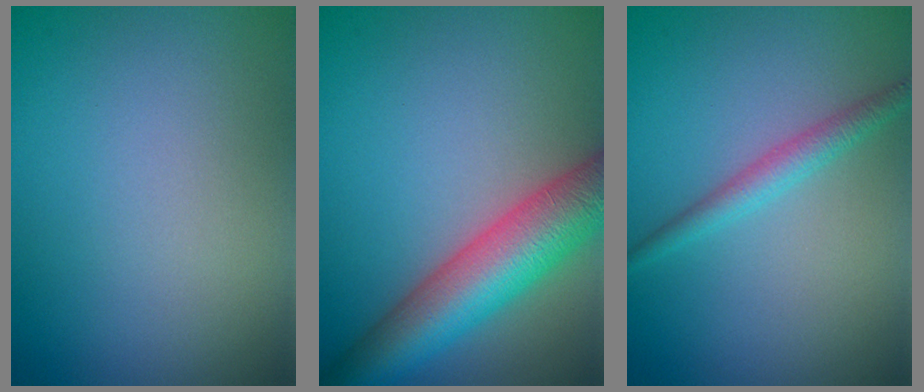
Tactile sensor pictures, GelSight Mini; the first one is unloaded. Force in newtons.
{"total": 8.3, "press": 8.3, "slide": 0.3}
{"total": 1.9, "press": 1.9, "slide": 0.1}